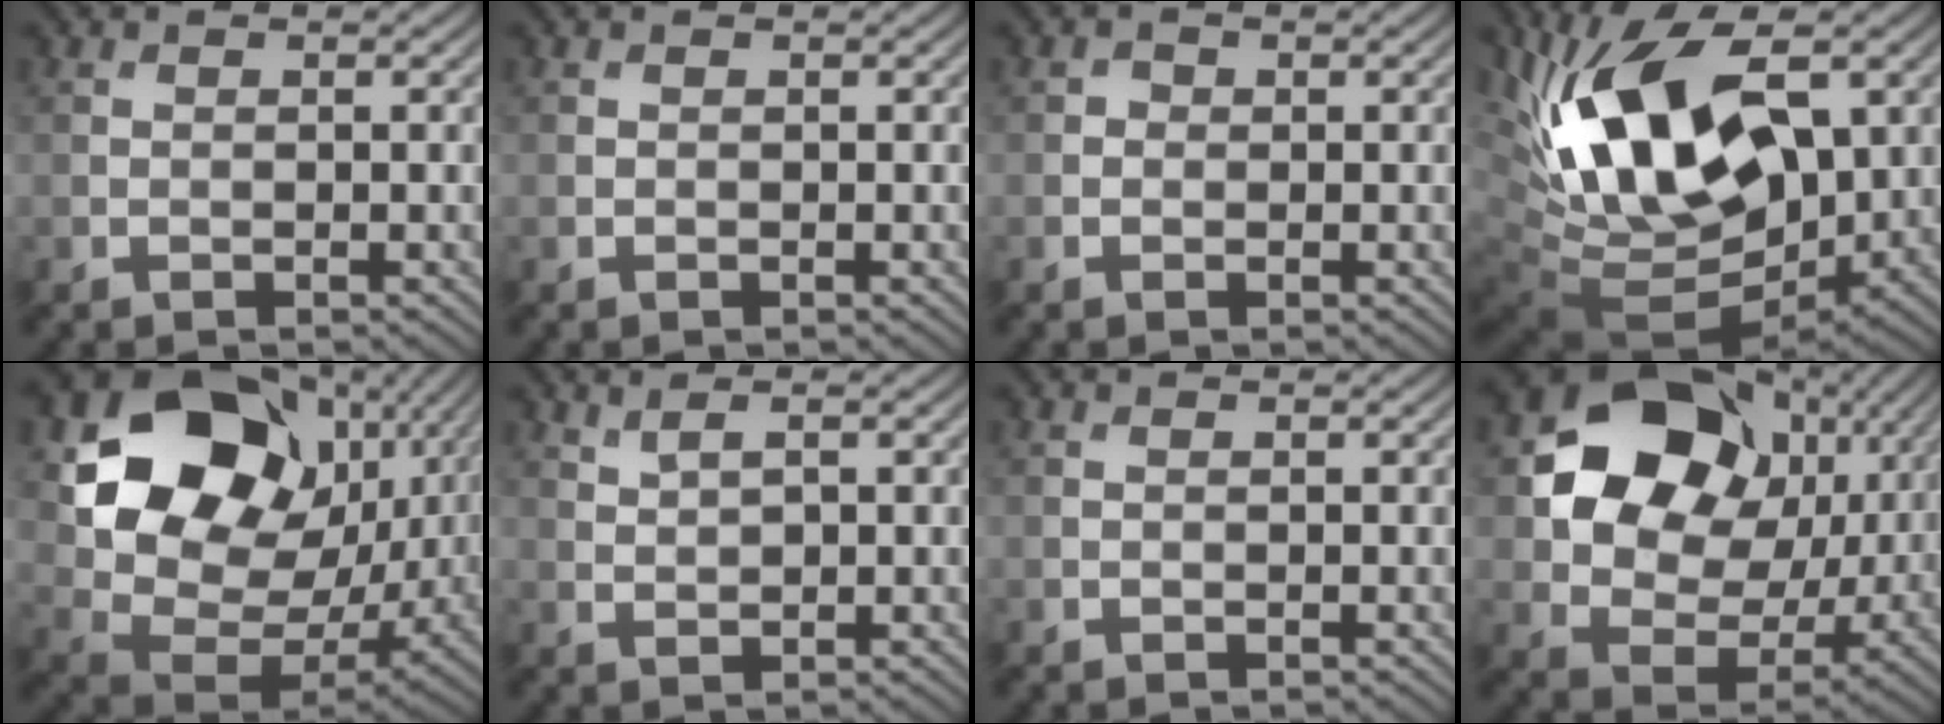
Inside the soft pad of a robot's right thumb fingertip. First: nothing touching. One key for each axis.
{"total": 0.0}
{"total": 0.7, "fx": -0.1, "fy": 0.7, "fz": 0.2, "tx": 0.000, "ty": -0.005, "tz": -0.005}
{"total": 17.4, "fx": 3.6, "fy": 9.1, "fz": 14.3, "tx": -0.283, "ty": 0.002, "tz": 0.066}
{"total": 18.1, "fx": 5.9, "fy": 13.7, "fz": 10.3, "tx": -0.202, "ty": -0.005, "tz": 0.133}
{"total": 1.8, "fx": 1.1, "fy": 0.6, "fz": 1.3, "tx": -0.032, "ty": -0.001, "tz": 0.027}
{"total": 0.0}
{"total": 15.2, "fx": 4.5, "fy": 11.8, "fz": 8.5, "tx": -0.167, "ty": 0.008, "tz": 0.081}